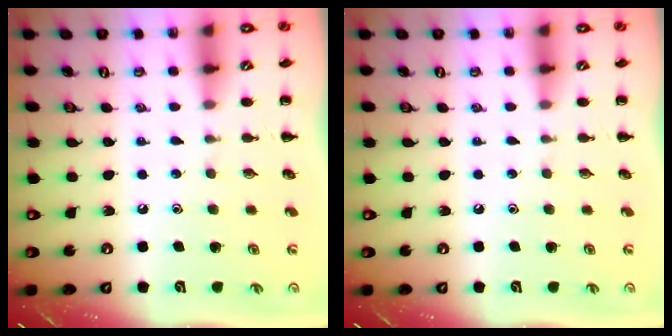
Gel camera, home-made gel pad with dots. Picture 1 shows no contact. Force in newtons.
{"total": 0.0}